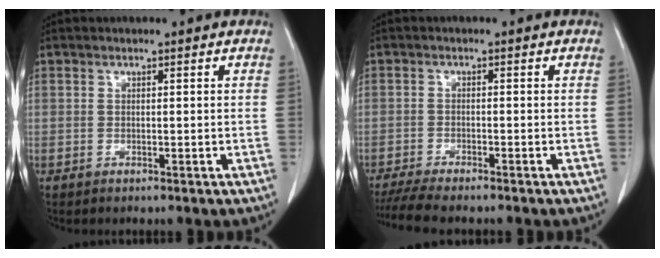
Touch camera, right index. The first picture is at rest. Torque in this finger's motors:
{"motor_torque": [0.40, -0.47, 0.05, 0.01]}